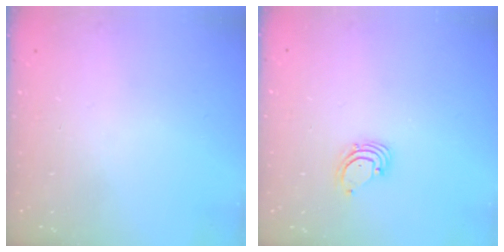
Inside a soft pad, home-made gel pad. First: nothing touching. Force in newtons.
{"total": 1.6, "press": 1.6, "slide": 0.1}